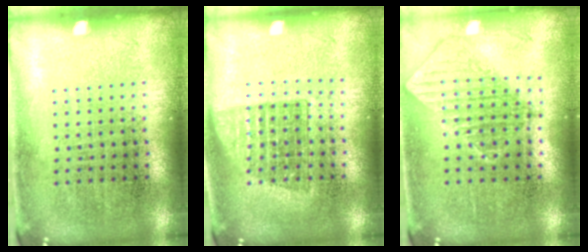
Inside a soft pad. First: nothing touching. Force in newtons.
{"total": 1.4, "press": 1.2, "slide": 0.8}
{"total": 0.9, "press": 0.9, "slide": 0.1}